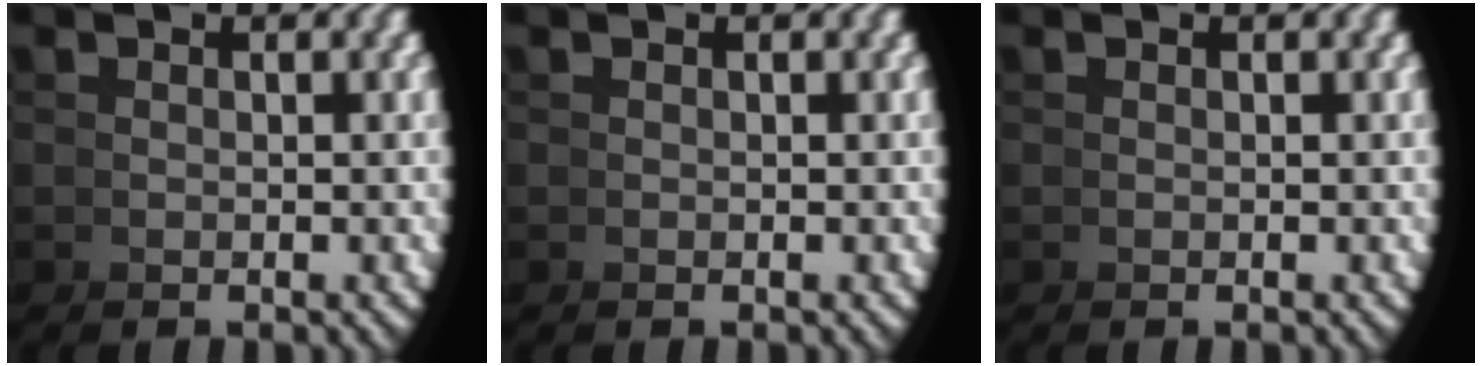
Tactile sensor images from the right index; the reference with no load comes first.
{"total": 0.0}
{"total": 0.0}